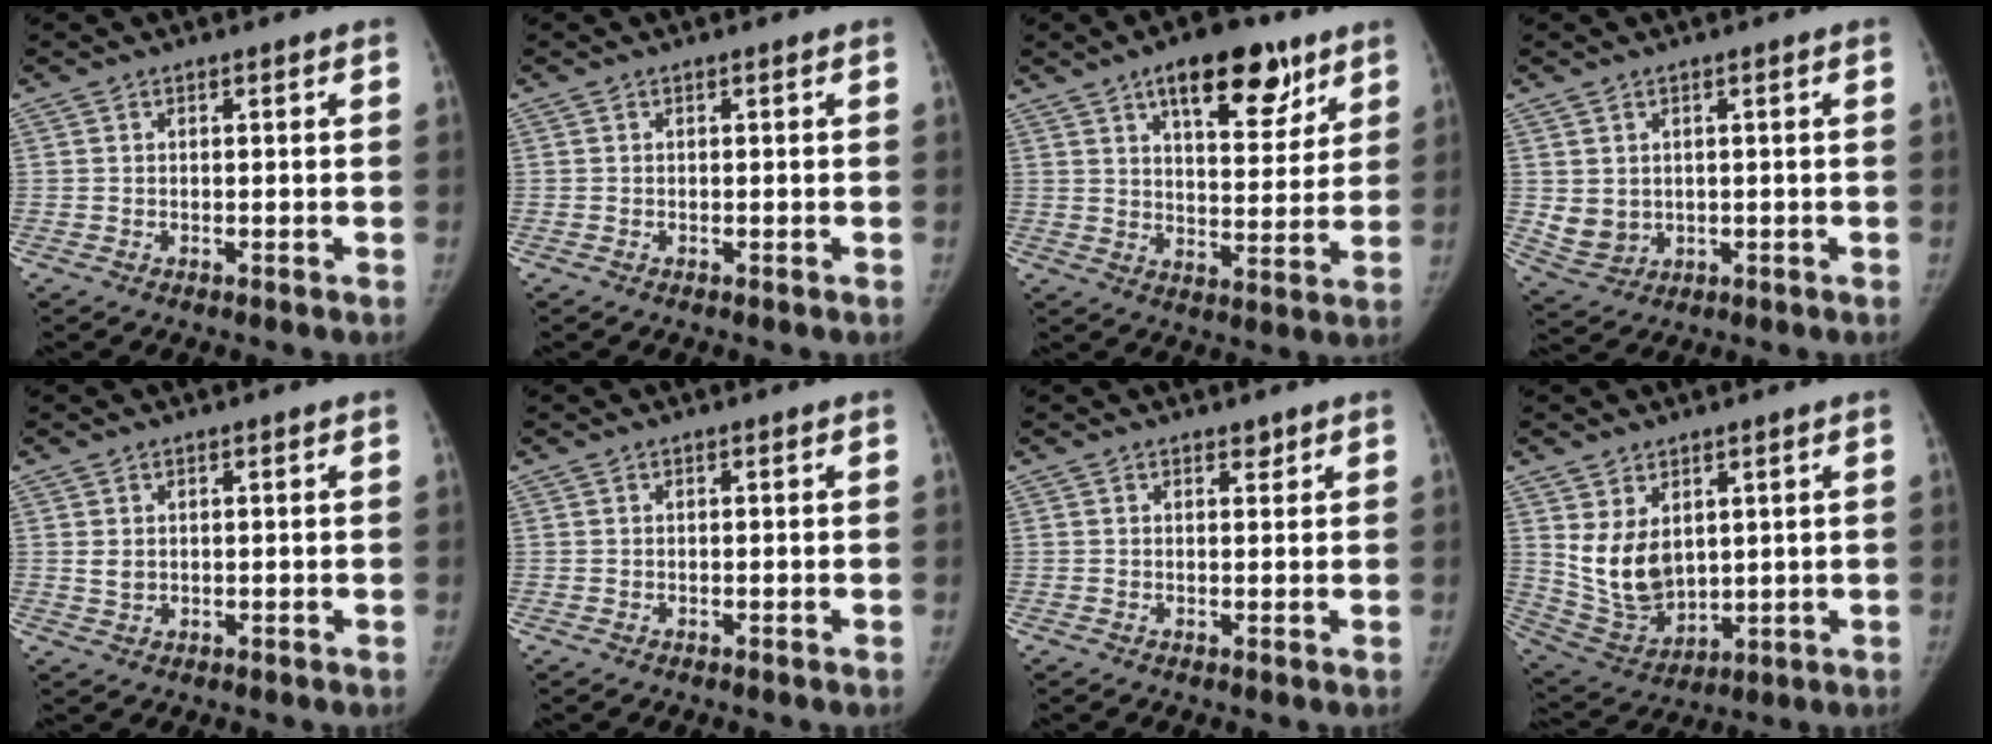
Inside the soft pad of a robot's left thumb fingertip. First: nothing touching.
{"total": 0.0}
{"total": 15.3, "force": [9.0, 6.8, 10.4], "torque": [-0.105, -0.035, 0.134]}
{"total": 4.8, "force": [0.7, 4.1, 2.4], "torque": [-0.034, -0.014, 0.032]}
{"total": 1.8, "force": [0.6, 1.3, 1.0], "torque": [-0.013, -0.007, 0.016]}
{"total": 0.0}
{"total": 1.2, "force": [1.0, 0.6, 0.4], "torque": [0.002, -0.007, 0.012]}
{"total": 10.6, "force": [3.0, 7.2, 7.2], "torque": [-0.113, -0.024, 0.084]}